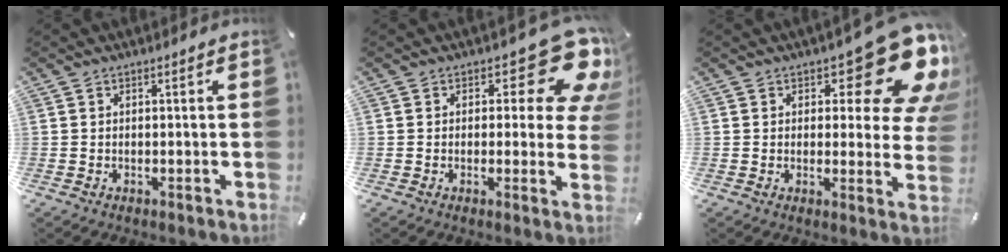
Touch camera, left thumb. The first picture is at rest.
{"total": 14.5, "force": [7.0, 6.7, 10.7], "torque": [-0.124, -0.054, 0.118]}
{"total": 16.0, "force": [9.2, 6.5, 11.4], "torque": [-0.128, -0.070, 0.150]}